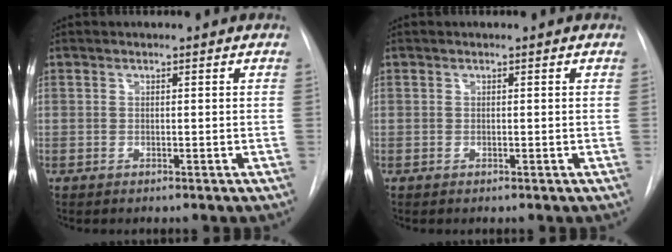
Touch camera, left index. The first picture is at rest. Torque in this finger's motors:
{"motor_torque": [-0.34, 0.29, -0.03, -0.01]}